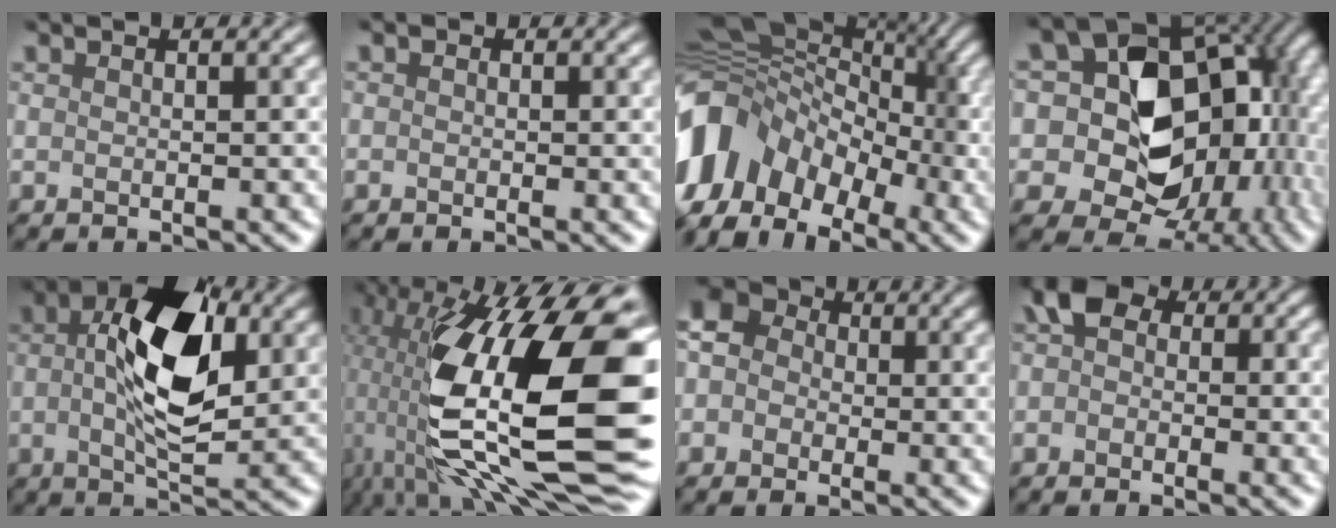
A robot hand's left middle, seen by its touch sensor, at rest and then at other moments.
{"total": 1.3, "force": [-0.6, -0.6, -0.9], "torque": [-0.003, 0.001, 0.004]}
{"total": 8.8, "force": [-4.6, 6.4, 3.8], "torque": [-0.110, 0.004, -0.076]}
{"total": 16.8, "force": [-0.2, 13.8, 9.6], "torque": [-0.151, -0.007, 0.035]}
{"total": 6.9, "force": [0.8, 2.5, 6.4], "torque": [-0.137, 0.015, 0.028]}
{"total": 17.6, "force": [0.3, 7.7, 15.9], "torque": [-0.339, -0.013, 0.030]}
{"total": 2.2, "force": [-1.3, 1.7, -0.2], "torque": [-0.016, 0.007, -0.007]}
{"total": 1.4, "force": [-0.9, 1.0, 0.4], "torque": [-0.032, 0.008, -0.003]}